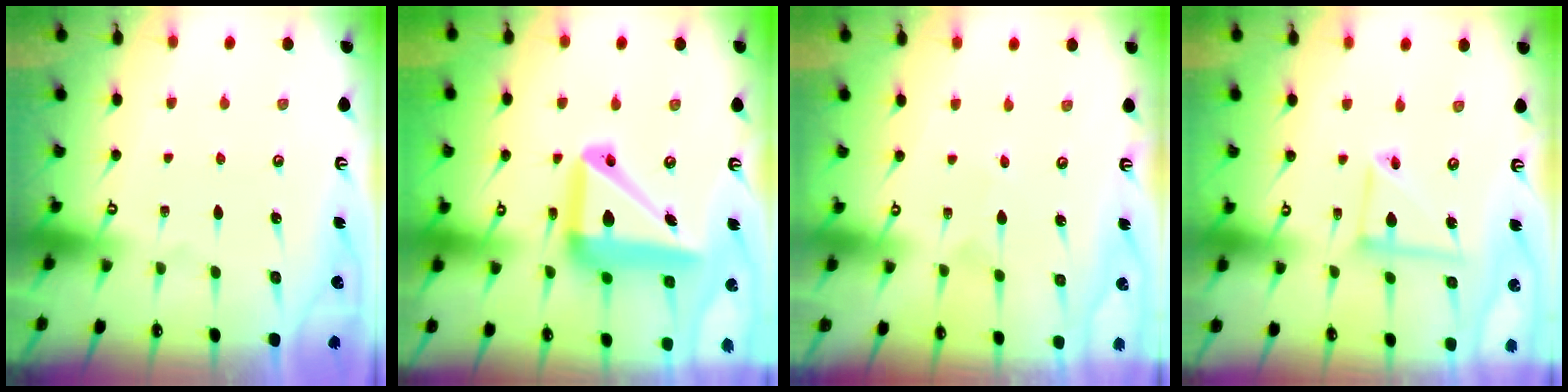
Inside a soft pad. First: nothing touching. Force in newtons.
{"total": 18.6, "press": 18.4, "slide": 2.6}
{"total": 1.5, "press": 1.4, "slide": 0.1}
{"total": 7.4, "press": 7.4, "slide": 0.6}